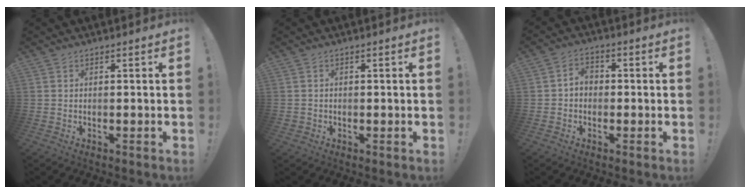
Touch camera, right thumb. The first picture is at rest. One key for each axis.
{"total": 1.0, "fx": -0.3, "fy": 0.9, "fz": 0.3, "tx": -0.008, "ty": 0.003, "tz": -0.006}
{"total": 3.6, "fx": -0.6, "fy": 2.6, "fz": 2.4, "tx": -0.043, "ty": 0.011, "tz": -0.012}